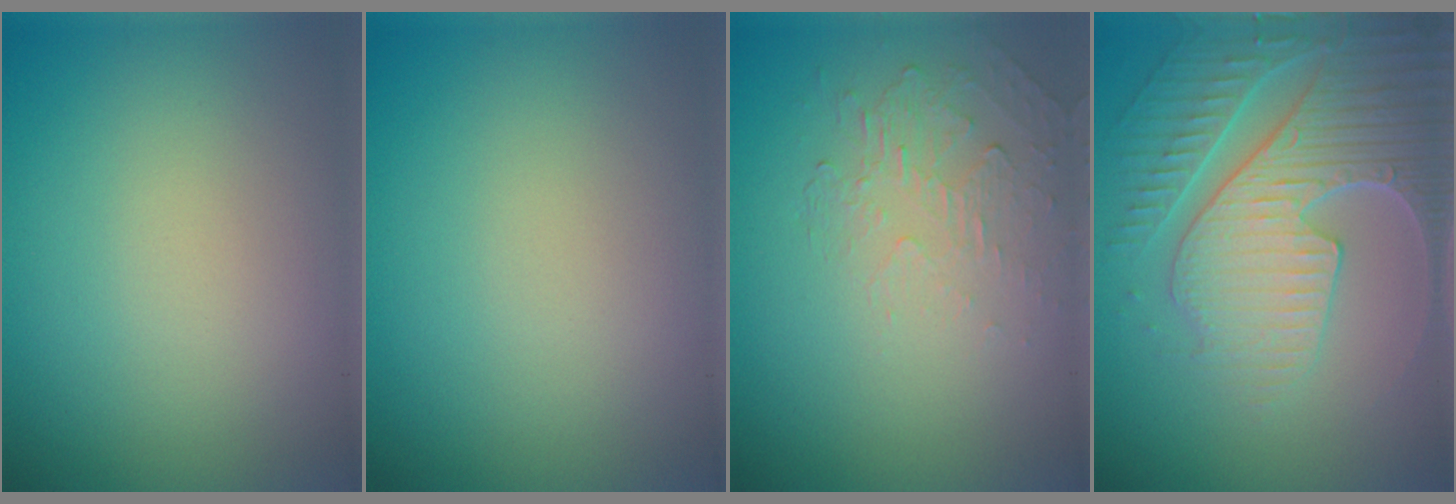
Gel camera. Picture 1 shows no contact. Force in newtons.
{"total": 0.0}
{"total": 2.1, "press": 0.7, "slide": 2.0}
{"total": 6.7, "press": 5.5, "slide": 3.9}